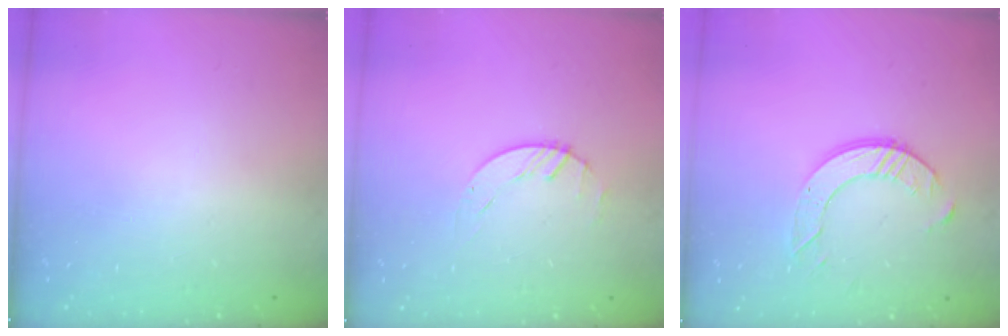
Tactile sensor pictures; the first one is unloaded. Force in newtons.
{"total": 0.7, "press": 0.7, "slide": 0.2}
{"total": 8.3, "press": 8.2, "slide": 0.7}